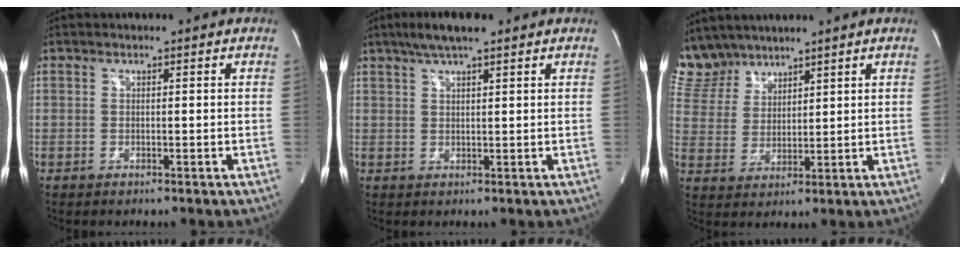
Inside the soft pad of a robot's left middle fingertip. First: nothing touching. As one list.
[{"total": 5.3, "force": [3.8, 0.9, 3.6], "torque": [-0.073, 0.018, 0.068]}, {"total": 7.2, "force": [6.7, 2.7, 0.5], "torque": [-0.020, 0.010, 0.149]}]